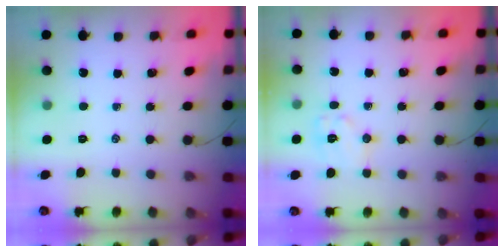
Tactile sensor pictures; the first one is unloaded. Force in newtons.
{"total": 7.3, "press": 7.2, "slide": 0.4}